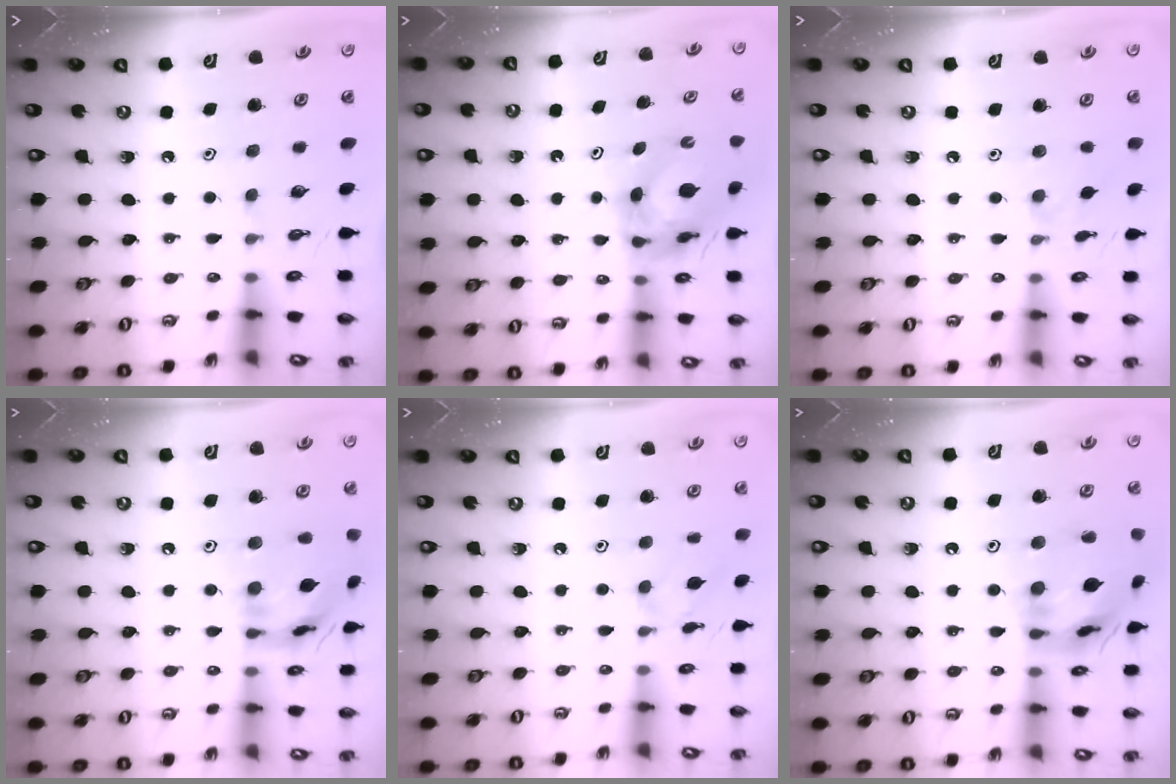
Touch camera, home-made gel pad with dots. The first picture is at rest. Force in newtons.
{"total": 5.7, "press": 5.7, "slide": 0.3}
{"total": 5.4, "press": 5.3, "slide": 0.8}
{"total": 14.5, "press": 14.5, "slide": 1.3}
{"total": 5.1, "press": 5.1, "slide": 0.8}
{"total": 17.5, "press": 17.4, "slide": 1.7}